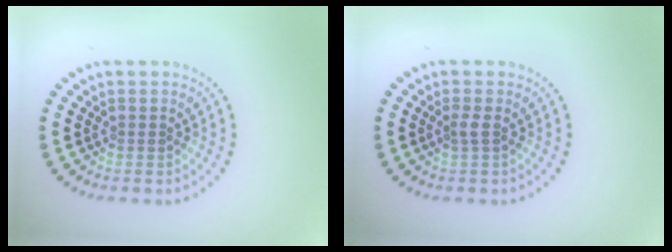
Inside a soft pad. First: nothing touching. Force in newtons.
{"total": 0.9, "press": 0.7, "slide": 0.6}